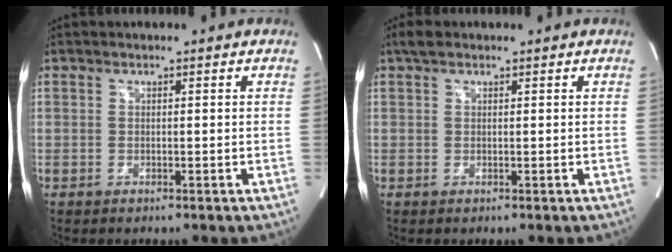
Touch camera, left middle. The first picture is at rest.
{"total": 2.5, "force": [1.9, 1.0, 1.2], "torque": [-0.029, 0.014, 0.036]}